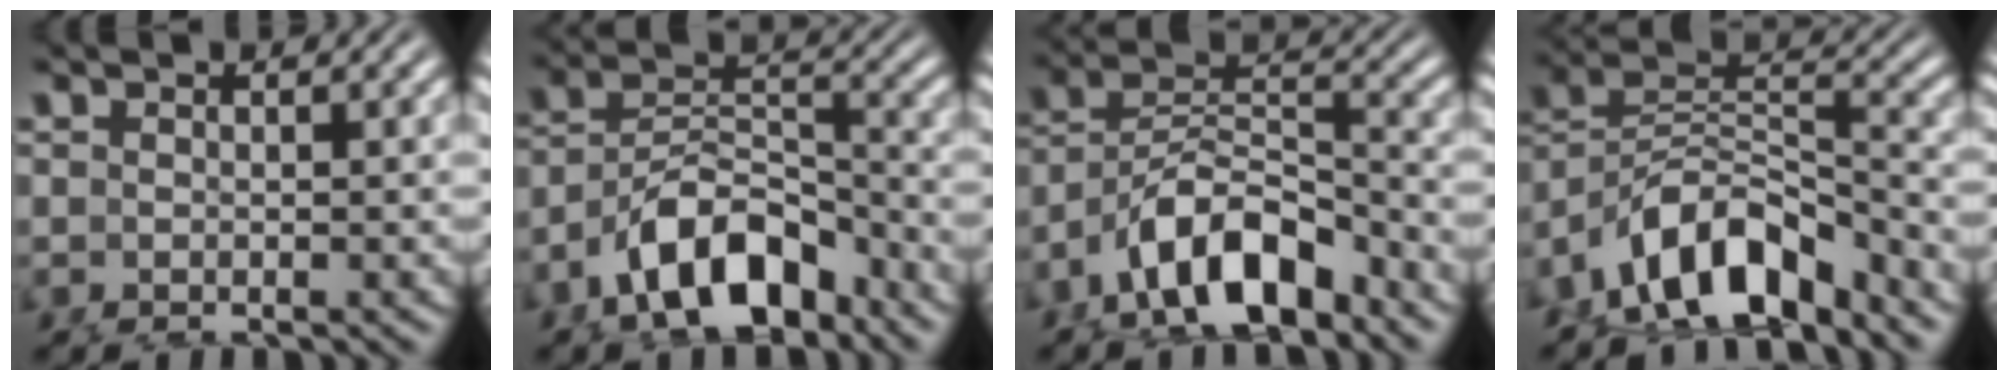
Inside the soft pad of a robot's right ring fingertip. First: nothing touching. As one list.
[{"total": 7.2, "force": [-4.0, 4.0, 4.5], "torque": [-0.075, -0.021, -0.059]}, {"total": 7.7, "force": [-3.4, 5.0, 4.8], "torque": [-0.092, -0.022, -0.052]}, {"total": 8.9, "force": [-4.1, 5.9, 5.3], "torque": [-0.109, -0.031, -0.061]}]